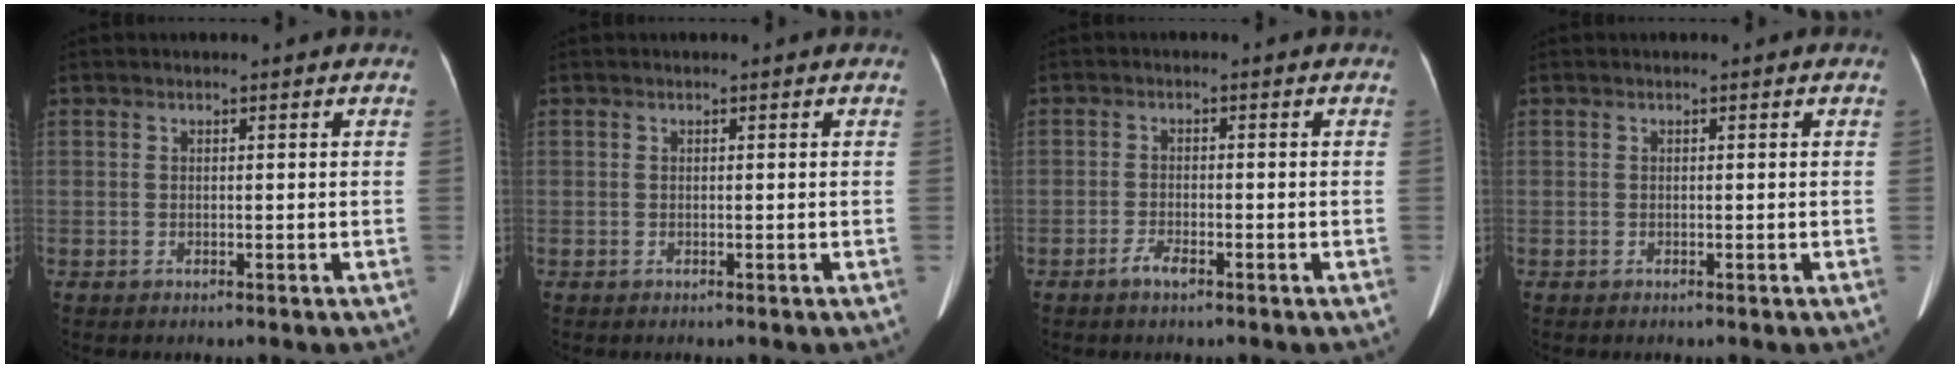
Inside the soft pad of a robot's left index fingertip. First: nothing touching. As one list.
[{"total": 0.0}, {"total": 2.1, "force": [-1.5, 0.5, 1.4], "torque": [-0.030, -0.001, -0.028]}, {"total": 0.0}]